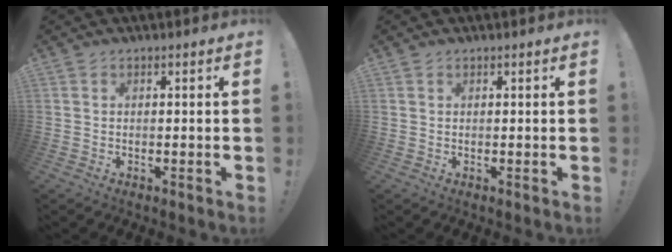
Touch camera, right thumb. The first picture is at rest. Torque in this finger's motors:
{"motor_torque": [-0.21, 0.09, -0.14, 0.07, 0.06]}